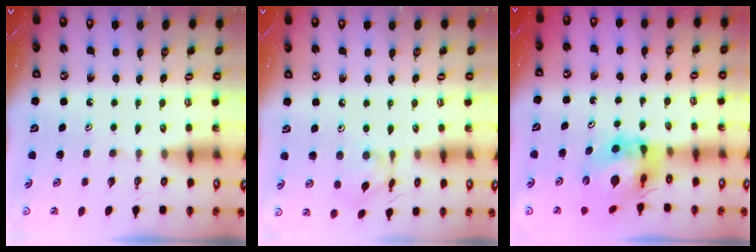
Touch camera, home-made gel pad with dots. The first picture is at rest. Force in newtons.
{"total": 6.1, "press": 6.1, "slide": 0.2}
{"total": 10.1, "press": 10.1, "slide": 1.2}